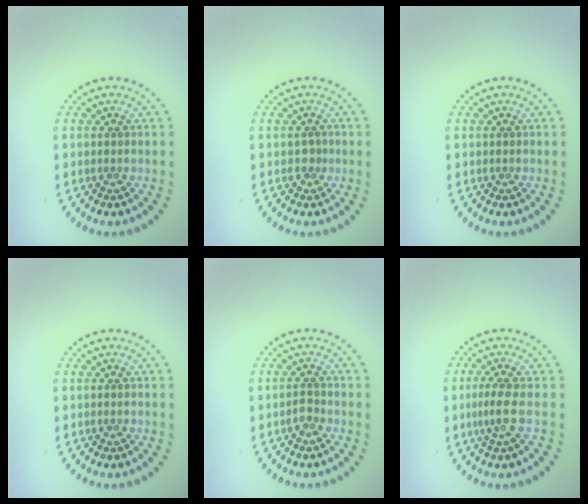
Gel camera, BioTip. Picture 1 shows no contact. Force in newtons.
{"total": 0.9, "press": 0.6, "slide": 0.7}
{"total": 0.0}
{"total": 0.0}
{"total": 1.0, "press": 0.7, "slide": 0.6}
{"total": 2.0, "press": 1.4, "slide": 1.3}